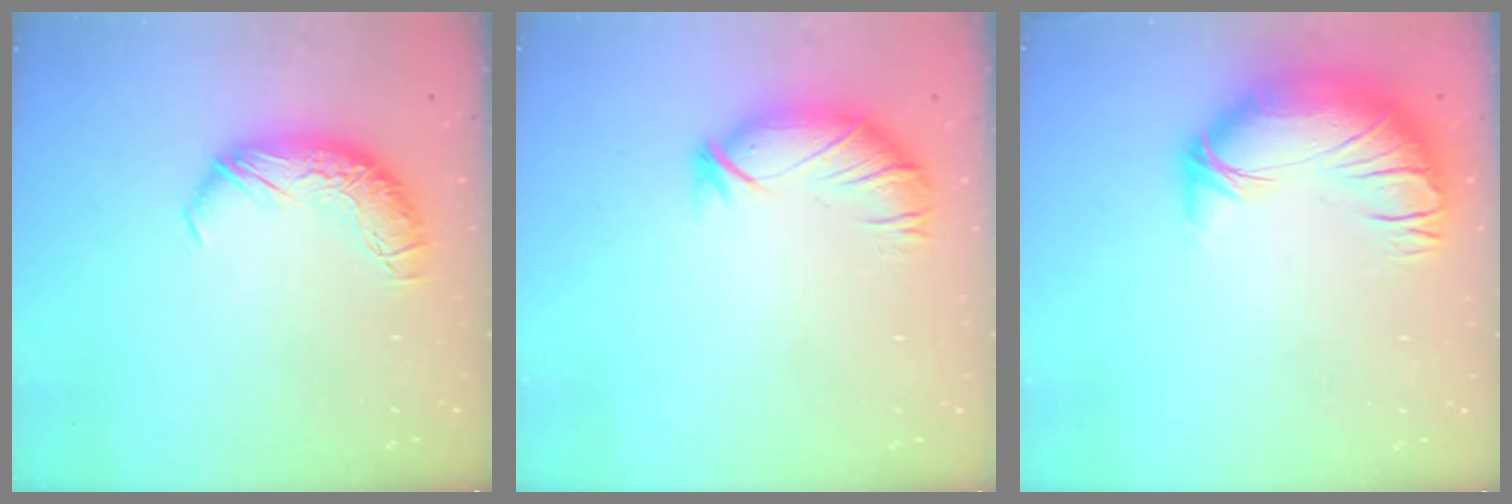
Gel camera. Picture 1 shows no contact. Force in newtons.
{"total": 2.8, "press": 2.3, "slide": 1.6}
{"total": 3.6, "press": 2.0, "slide": 3.1}